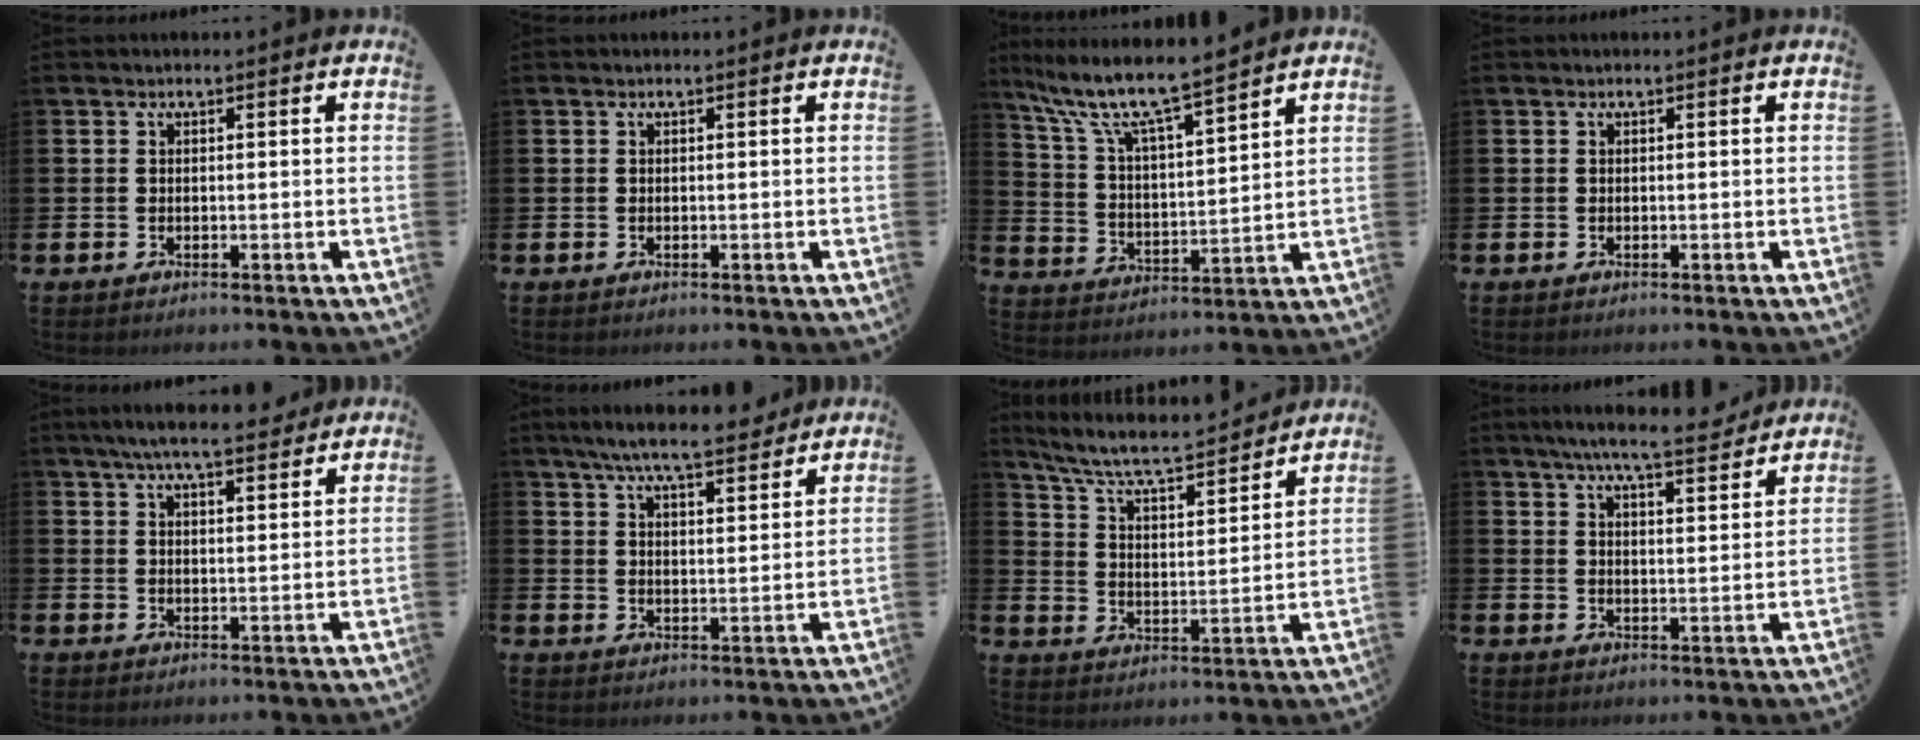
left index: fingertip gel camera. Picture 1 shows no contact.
{"total": 0.0}
{"total": 9.2, "force": [8.1, 1.1, 4.2], "torque": [-0.120, -0.051, 0.136]}
{"total": 0.0}
{"total": 6.4, "force": [5.9, 0.8, 2.3], "torque": [-0.048, -0.021, 0.104]}
{"total": 7.6, "force": [7.0, 1.0, 2.8], "torque": [-0.064, -0.036, 0.123]}
{"total": 7.7, "force": [7.1, 1.2, 2.8], "torque": [-0.091, -0.048, 0.120]}
{"total": 7.2, "force": [6.7, 0.4, 2.7], "torque": [-0.060, -0.037, 0.116]}